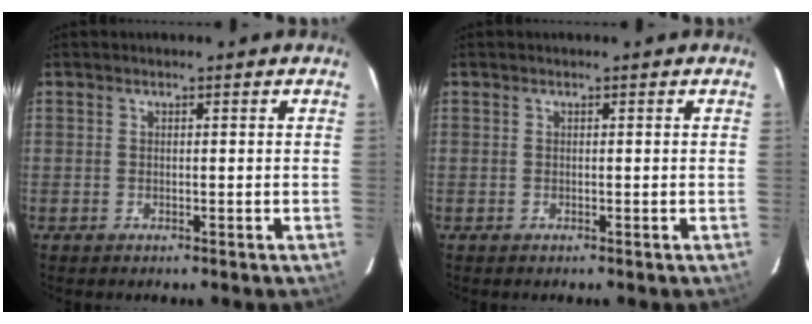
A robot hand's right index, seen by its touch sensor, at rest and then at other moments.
{"total": 0.0}